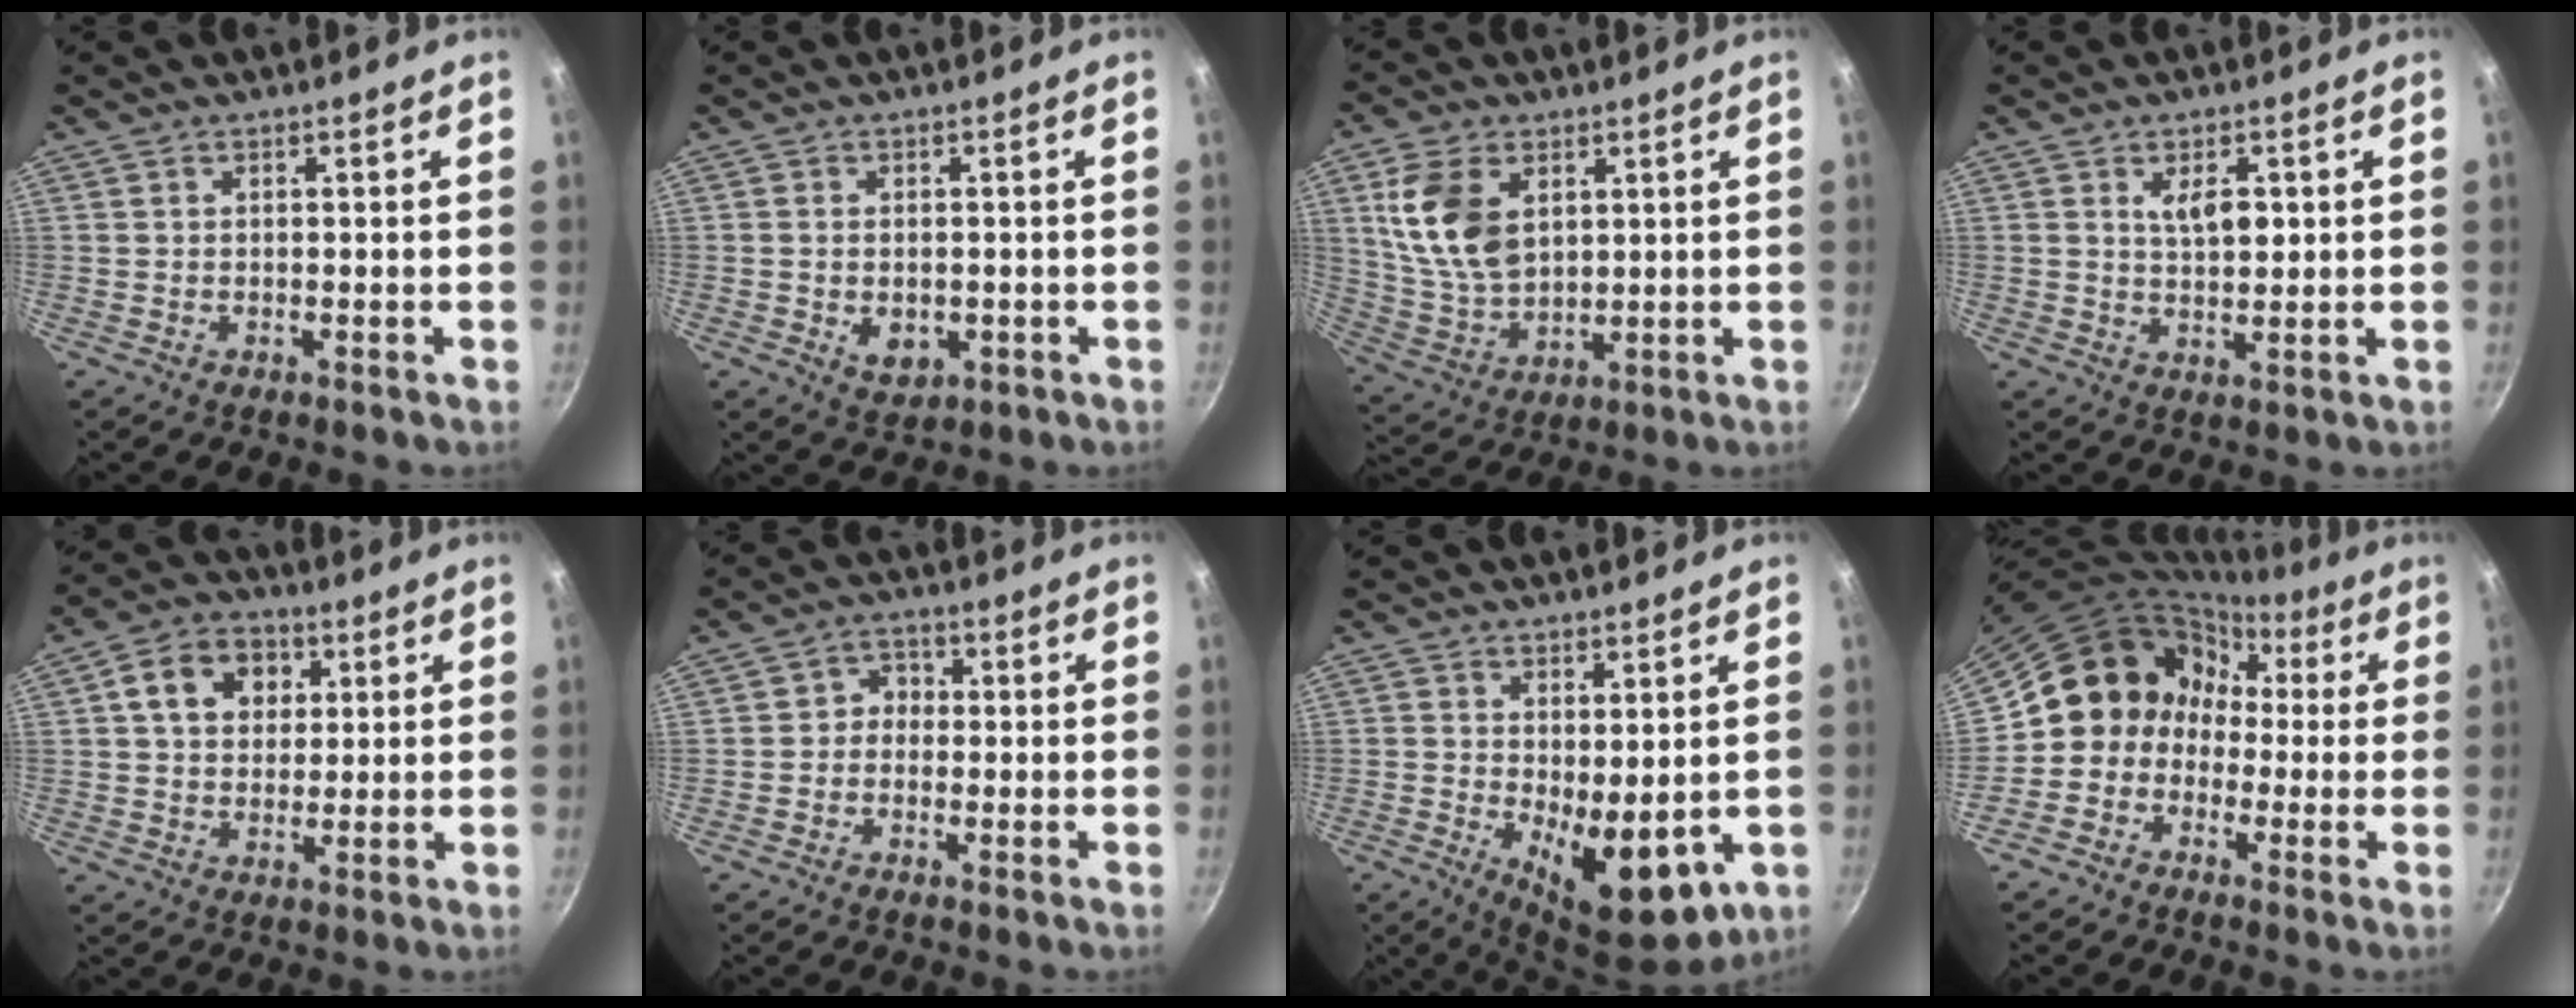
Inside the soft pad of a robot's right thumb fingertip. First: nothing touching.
{"total": 4.8, "force": [-0.9, 3.4, 3.3], "torque": [-0.042, -0.003, -0.006]}
{"total": 13.4, "force": [4.1, 8.6, 9.3], "torque": [-0.163, -0.022, 0.092]}
{"total": 5.6, "force": [1.5, 2.9, 4.6], "torque": [-0.065, -0.012, 0.027]}
{"total": 10.4, "force": [3.2, 8.1, 5.7], "torque": [-0.070, 0.008, 0.041]}
{"total": 3.6, "force": [-0.5, 3.2, 1.5], "torque": [0.001, 0.014, -0.019]}
{"total": 10.8, "force": [-0.6, 5.2, 9.4], "torque": [-0.116, -0.020, 0.007]}
{"total": 10.3, "force": [-0.4, 9.6, 3.6], "torque": [-0.016, 0.049, -0.034]}